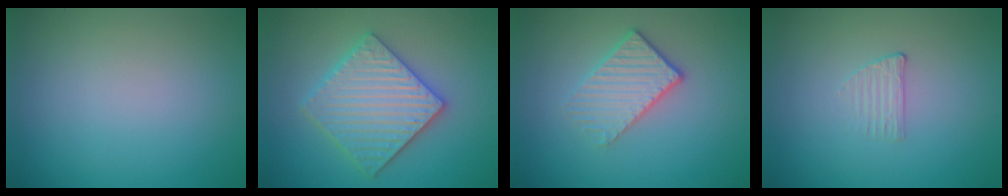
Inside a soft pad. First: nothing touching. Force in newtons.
{"total": 5.9, "press": 5.8, "slide": 1.0}
{"total": 3.2, "press": 2.8, "slide": 1.5}
{"total": 1.0, "press": 0.3, "slide": 1.0}